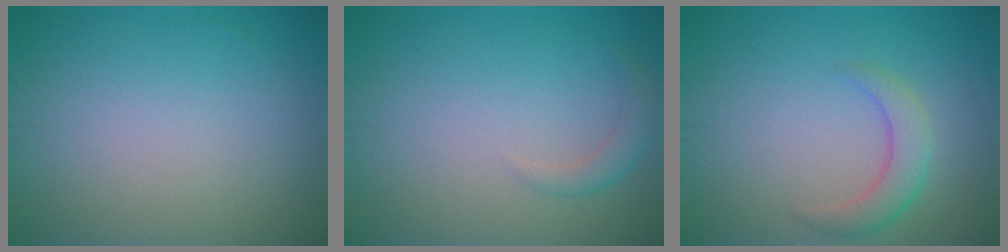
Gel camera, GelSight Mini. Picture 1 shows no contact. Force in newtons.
{"total": 1.5, "press": 1.5, "slide": 0.1}
{"total": 2.8, "press": 2.8, "slide": 0.1}